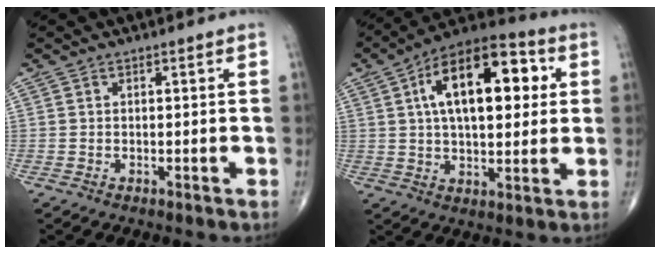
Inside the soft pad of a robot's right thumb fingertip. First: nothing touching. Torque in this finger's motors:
{"motor_torque": [1.26, 3.75, 1.78, 0.53, 0.17]}